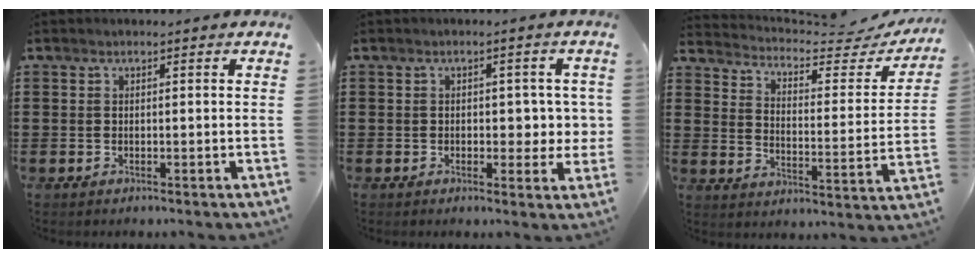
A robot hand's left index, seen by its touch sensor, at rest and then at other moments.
{"total": 3.9, "force": [0.4, 2.5, 3.0], "torque": [-0.039, 0.002, -0.001]}
{"total": 3.8, "force": [3.3, 0.8, 1.5], "torque": [-0.044, -0.028, 0.048]}